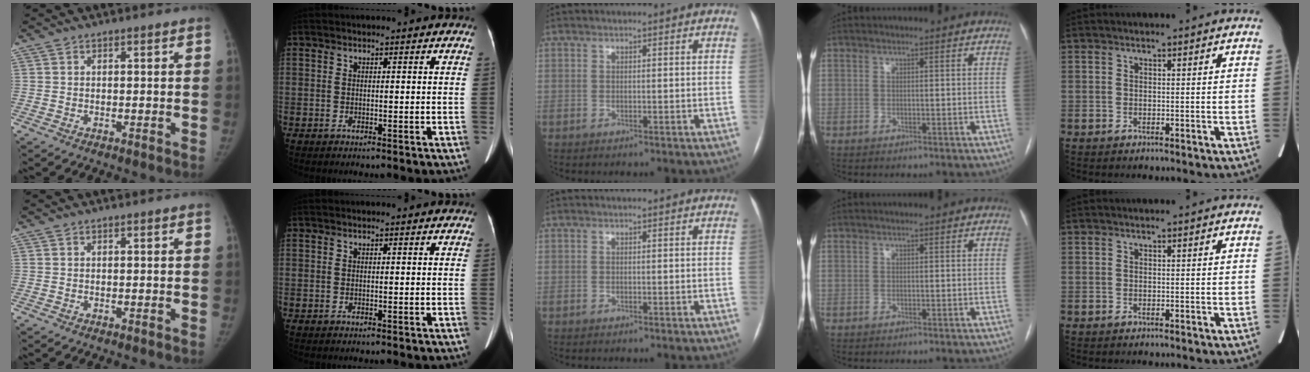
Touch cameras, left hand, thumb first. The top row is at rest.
{}